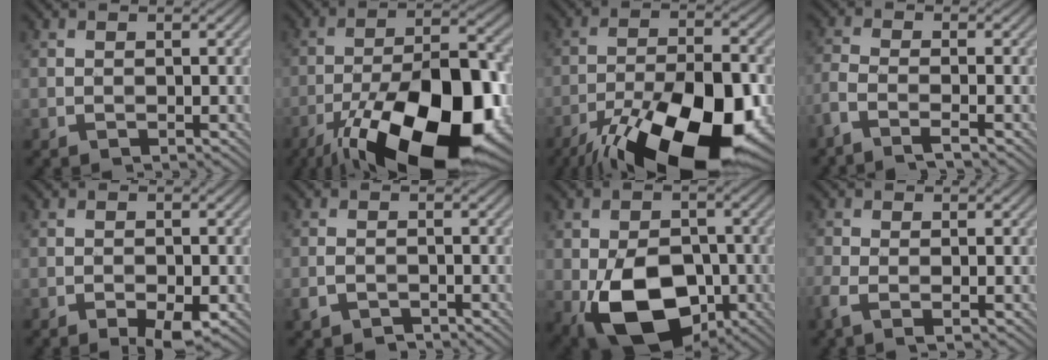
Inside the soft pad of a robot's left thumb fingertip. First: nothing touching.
{"total": 21.6, "force": [-11.0, 8.1, 16.7], "torque": [-0.264, -0.008, -0.181]}
{"total": 19.9, "force": [-11.7, 7.3, 14.3], "torque": [-0.230, -0.031, -0.189]}
{"total": 3.8, "force": [-2.6, 0.6, 2.7], "torque": [-0.057, -0.004, -0.071]}
{"total": 3.1, "force": [-1.8, 1.0, 2.3], "torque": [-0.034, 0.000, -0.026]}
{"total": 2.4, "force": [-1.8, 1.2, 1.2], "torque": [-0.029, -0.004, -0.039]}
{"total": 14.2, "force": [-5.0, 9.2, 9.5], "torque": [-0.166, -0.027, -0.088]}
{"total": 2.3, "force": [-1.1, 0.5, 1.9], "torque": [-0.053, -0.003, -0.030]}